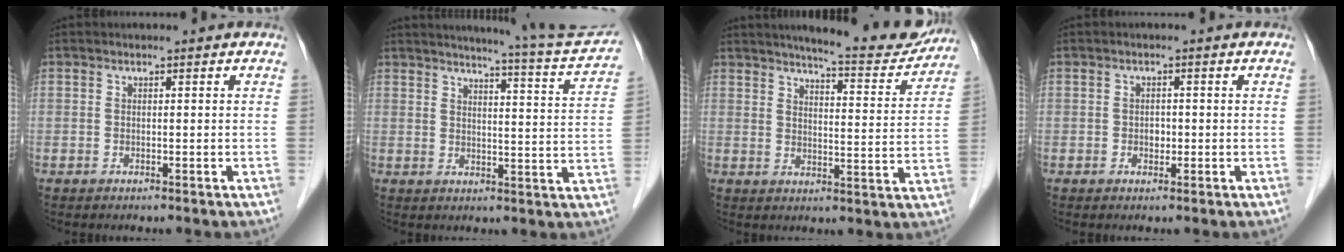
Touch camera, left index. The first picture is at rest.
{"total": 13.4, "force": [12.8, -1.3, 3.8], "torque": [-0.059, -0.054, 0.151]}
{"total": 13.9, "force": [12.9, 1.4, 5.0], "torque": [-0.065, -0.028, 0.156]}
{"total": 1.3, "force": [-0.3, 1.0, 0.8], "torque": [-0.013, 0.001, -0.004]}